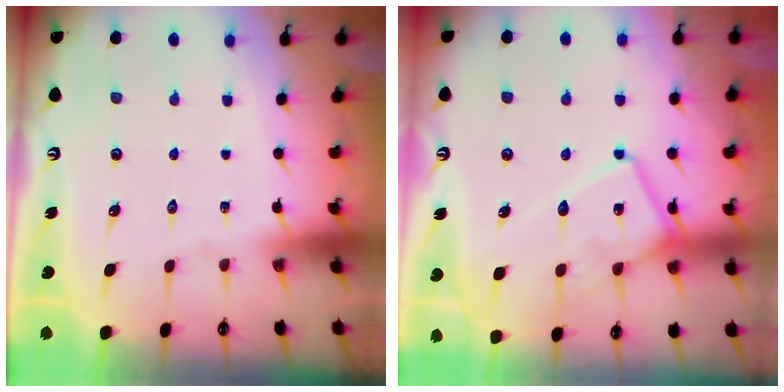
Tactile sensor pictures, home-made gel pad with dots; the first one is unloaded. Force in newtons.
{"total": 14.1, "press": 14.0, "slide": 1.3}